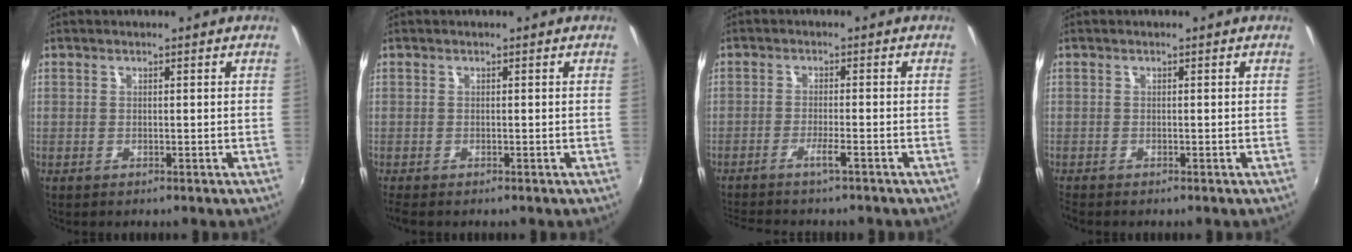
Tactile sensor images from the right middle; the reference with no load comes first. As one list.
[{"total": 0.9, "force": [-0.7, 0.2, 0.6], "torque": [-0.013, -0.005, -0.013]}, {"total": 5.1, "force": [-4.3, -0.3, 2.8], "torque": [-0.065, -0.004, -0.077]}, {"total": 0.7, "force": [-0.7, 0.1, 0.2], "torque": [-0.006, -0.005, -0.015]}]